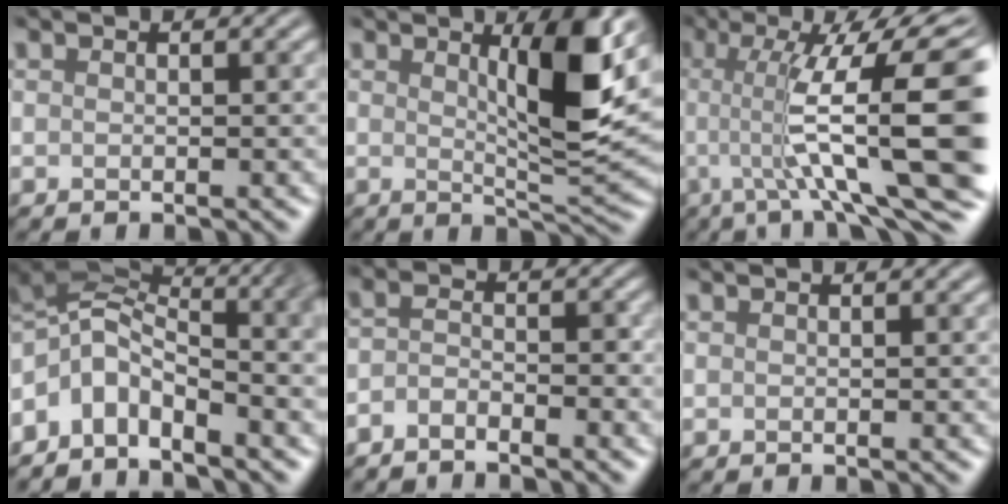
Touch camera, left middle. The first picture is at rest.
{"total": 5.5, "force": [1.1, 0.2, 5.4], "torque": [-0.096, -0.012, 0.040]}
{"total": 12.8, "force": [-0.2, 2.6, 12.5], "torque": [-0.192, 0.008, 0.017]}
{"total": 6.5, "force": [-3.6, 2.5, 4.8], "torque": [-0.096, 0.011, -0.071]}
{"total": 2.3, "force": [-2.3, -0.1, 0.2], "torque": [-0.026, -0.002, -0.032]}
{"total": 0.0}